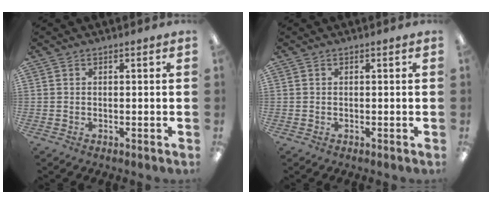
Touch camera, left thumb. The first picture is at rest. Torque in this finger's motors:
{"motor_torque": [-0.01, -0.01, 0.00, 0.00, 0.00]}